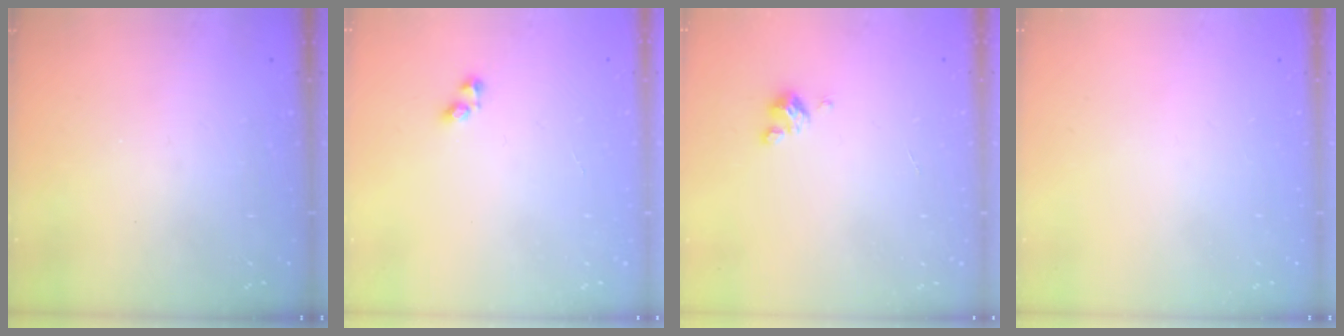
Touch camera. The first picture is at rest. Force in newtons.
{"total": 2.9, "press": 2.6, "slide": 1.3}
{"total": 3.7, "press": 3.7, "slide": 0.3}
{"total": 0.0}